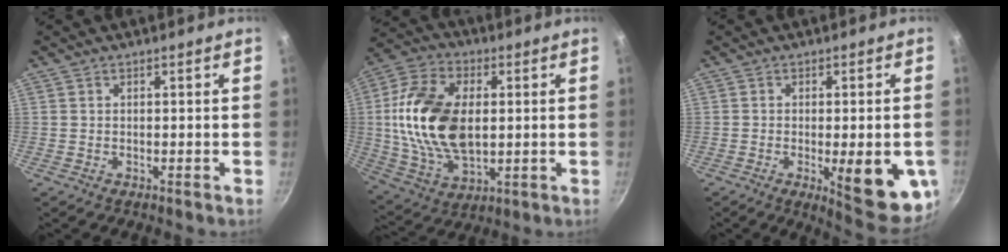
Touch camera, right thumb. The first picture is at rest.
{"total": 20.0, "force": [1.6, 12.1, 15.8], "torque": [-0.287, 0.001, 0.028]}
{"total": 13.9, "force": [-3.4, 4.1, 12.9], "torque": [-0.135, -0.005, -0.037]}